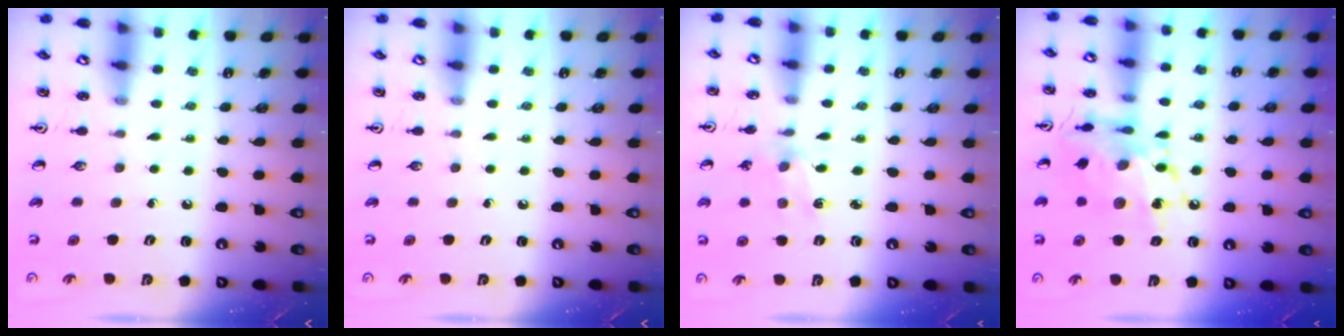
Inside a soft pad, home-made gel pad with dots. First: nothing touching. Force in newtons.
{"total": 0.0}
{"total": 2.0, "press": 2.0, "slide": 0.3}
{"total": 15.6, "press": 15.5, "slide": 1.3}